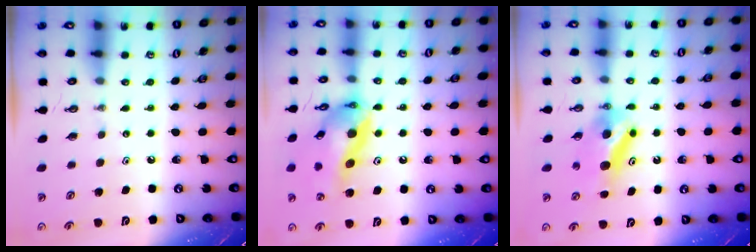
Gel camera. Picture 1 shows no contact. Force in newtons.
{"total": 18.3, "press": 18.1, "slide": 2.5}
{"total": 7.6, "press": 7.1, "slide": 2.6}